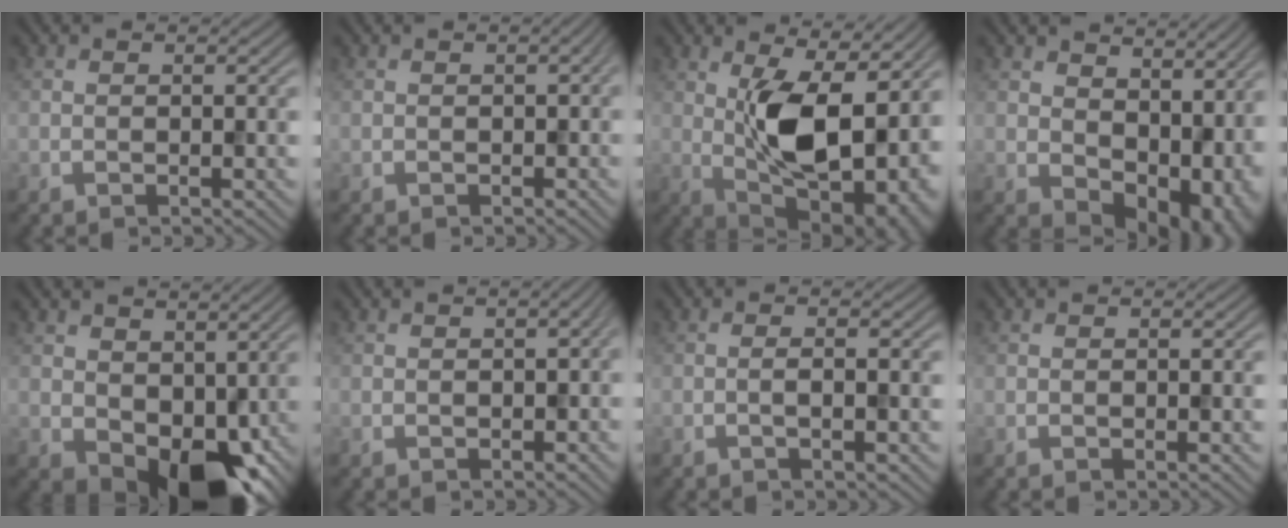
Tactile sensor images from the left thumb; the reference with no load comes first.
{"total": 1.2, "force": [-0.2, 0.6, 1.0], "torque": [-0.013, 0.000, -0.001]}
{"total": 13.5, "force": [1.4, 6.8, 11.6], "torque": [-0.182, -0.006, 0.023]}
{"total": 11.8, "force": [2.5, 7.9, 8.5], "torque": [-0.121, -0.038, 0.075]}
{"total": 9.2, "force": [0.3, 6.4, 6.7], "torque": [-0.112, -0.027, 0.018]}
{"total": 1.7, "force": [-0.4, 0.7, 1.5], "torque": [-0.020, -0.002, -0.003]}
{"total": 1.4, "force": [-0.4, 0.1, 1.3], "torque": [-0.022, 0.005, -0.012]}
{"total": 0.0}